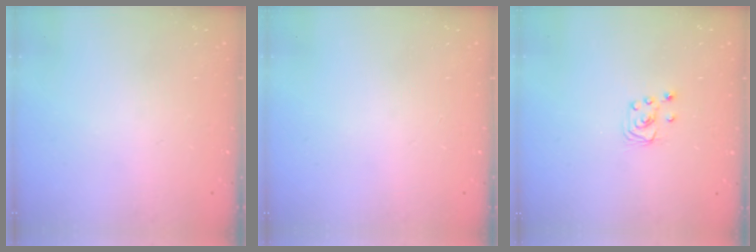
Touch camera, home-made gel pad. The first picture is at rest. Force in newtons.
{"total": 0.0}
{"total": 3.2, "press": 3.2, "slide": 0.2}